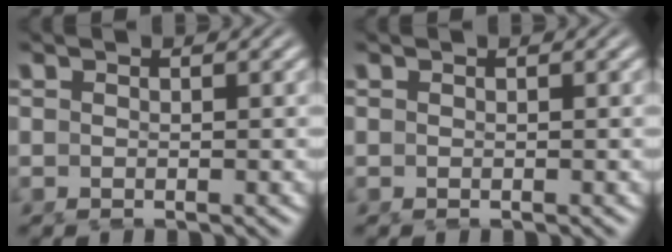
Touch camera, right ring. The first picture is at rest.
{"total": 0.0}